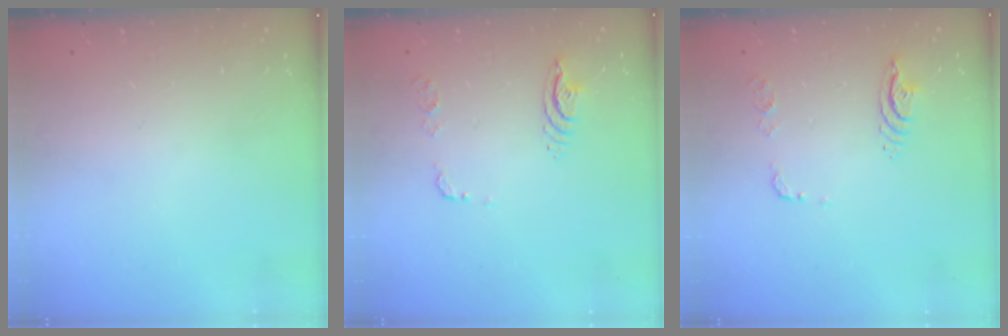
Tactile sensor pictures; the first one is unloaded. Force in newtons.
{"total": 9.4, "press": 9.4, "slide": 1.1}
{"total": 9.4, "press": 9.4, "slide": 1.1}